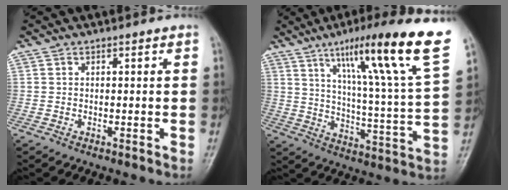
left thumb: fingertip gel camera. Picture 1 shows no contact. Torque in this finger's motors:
{"motor_torque": [0.83, 0.59, 1.45, -1.32, 0.46]}